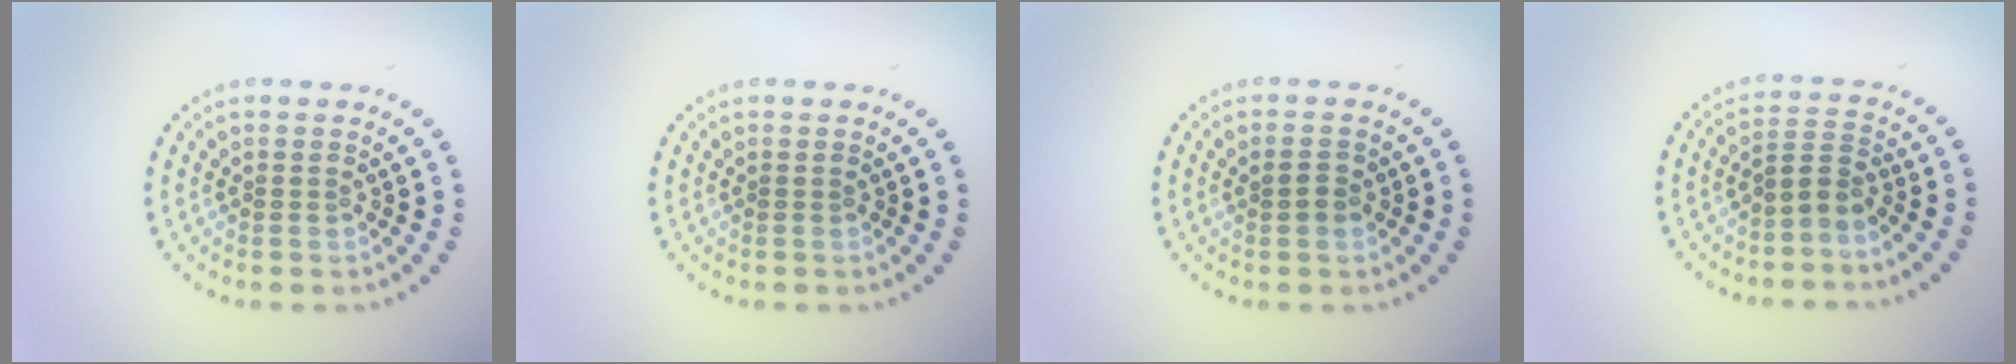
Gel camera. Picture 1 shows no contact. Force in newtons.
{"total": 0.0}
{"total": 1.5, "press": 1.5, "slide": 0.1}
{"total": 2.3, "press": 1.5, "slide": 1.7}